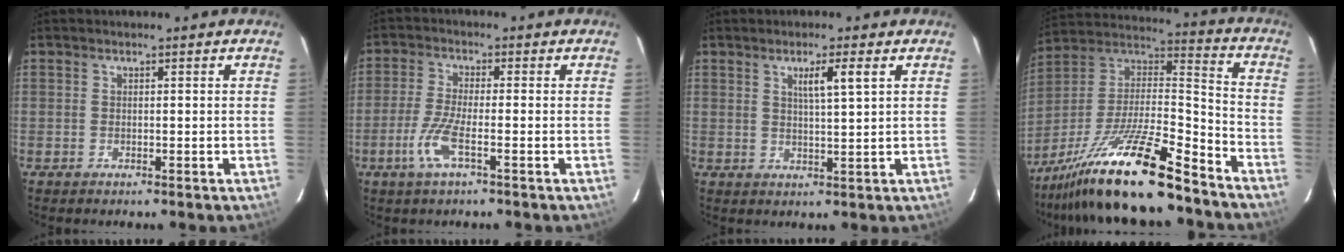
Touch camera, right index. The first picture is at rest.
{"total": 5.5, "force": [-2.5, 0.6, 4.9], "torque": [-0.109, -0.008, -0.052]}
{"total": 3.9, "force": [1.7, -0.2, 3.5], "torque": [-0.062, -0.002, 0.029]}
{"total": 20.9, "force": [-15.8, 2.1, 13.6], "torque": [-0.263, -0.015, -0.285]}